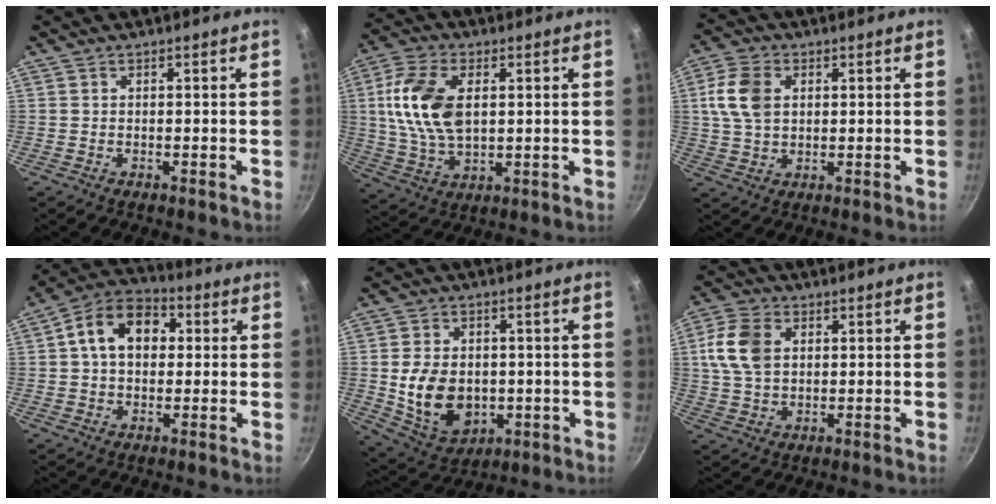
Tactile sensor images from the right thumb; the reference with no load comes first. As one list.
[{"total": 14.1, "force": [2.4, 8.4, 11.1], "torque": [-0.206, -0.004, 0.045]}, {"total": 8.7, "force": [2.0, 6.1, 6.0], "torque": [-0.104, 0.007, 0.034]}, {"total": 12.3, "force": [2.1, 8.8, 8.3], "torque": [-0.103, 0.026, 0.014]}, {"total": 13.0, "force": [-0.9, 9.6, 8.7], "torque": [-0.132, -0.008, 0.003]}, {"total": 9.8, "force": [2.1, 6.8, 6.6], "torque": [-0.116, 0.007, 0.035]}]